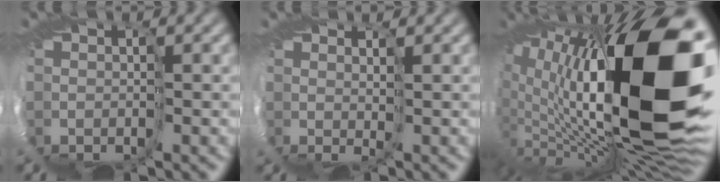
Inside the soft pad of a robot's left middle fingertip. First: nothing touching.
{"total": 1.7, "force": [1.5, -0.2, 0.7], "torque": [-0.010, 0.011, 0.021]}
{"total": 17.4, "force": [3.7, 6.9, 15.5], "torque": [-0.273, 0.001, 0.067]}